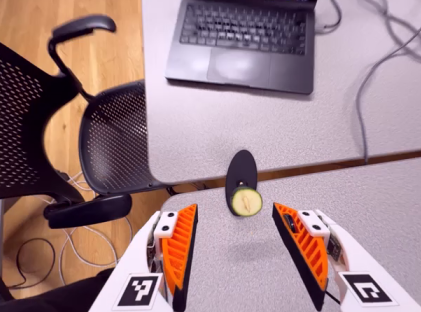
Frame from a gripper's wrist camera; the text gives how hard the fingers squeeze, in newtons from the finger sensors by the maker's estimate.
{"total": 0.0}